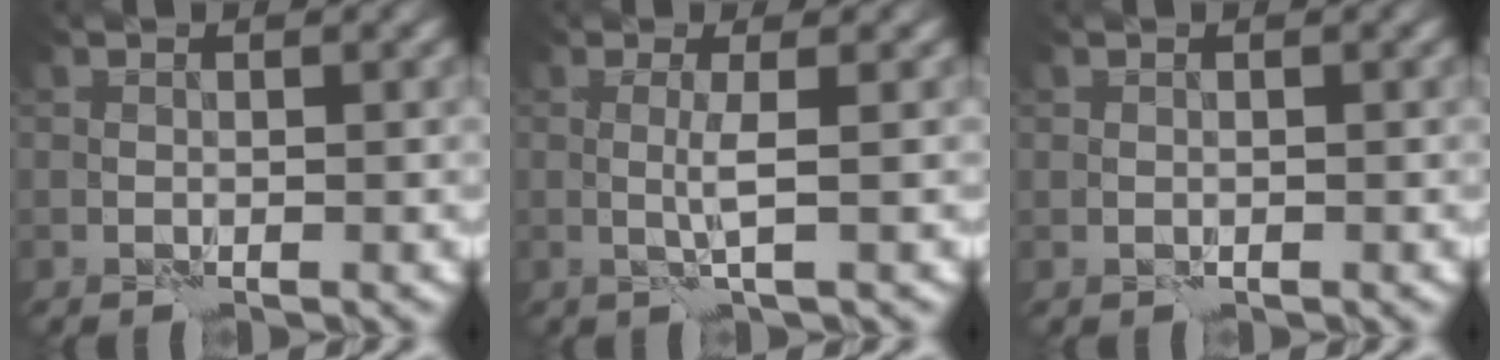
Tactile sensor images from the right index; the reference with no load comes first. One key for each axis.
{"total": 1.8, "fx": 0.4, "fy": -0.1, "fz": 1.7, "tx": -0.036, "ty": -0.007, "tz": 0.004}
{"total": 0.0}